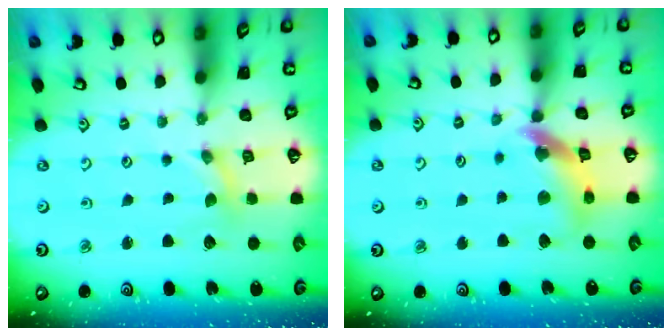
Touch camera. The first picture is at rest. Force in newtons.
{"total": 12.5, "press": 12.5, "slide": 1.4}